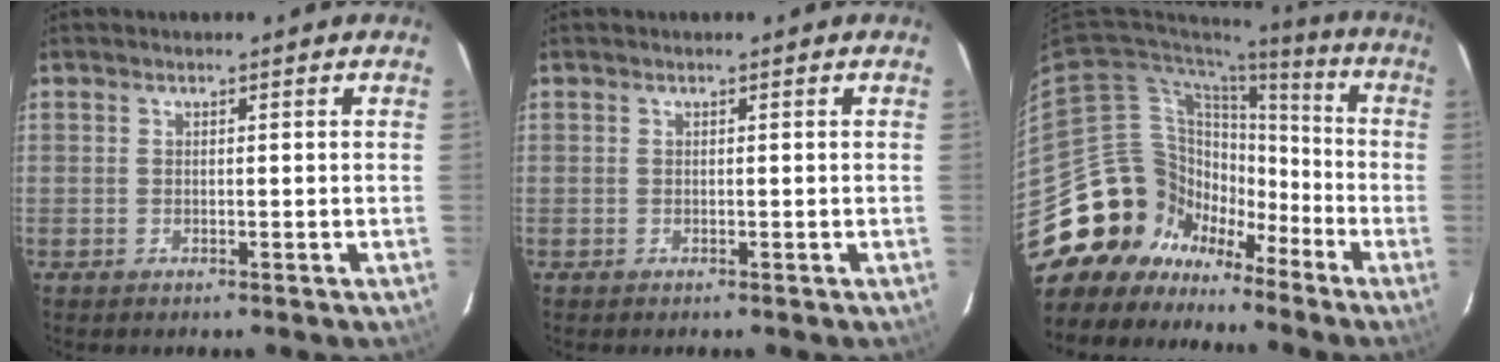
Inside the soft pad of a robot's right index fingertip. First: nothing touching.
{"total": 0.0}
{"total": 18.5, "force": [-11.2, 14.0, 4.4], "torque": [-0.104, 0.062, -0.184]}